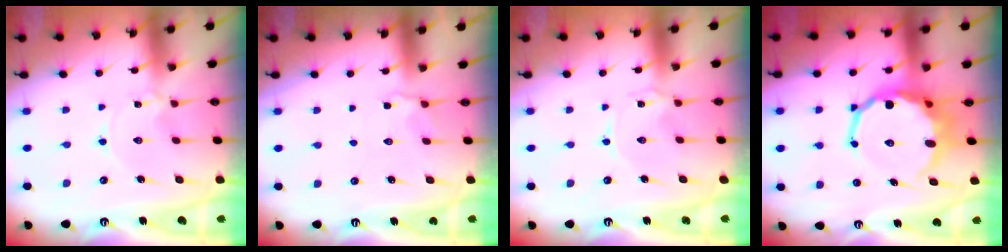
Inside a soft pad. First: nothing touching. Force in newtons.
{"total": 3.4, "press": 3.0, "slide": 1.6}
{"total": 0.7, "press": 0.6, "slide": 0.3}
{"total": 13.1, "press": 12.7, "slide": 3.2}